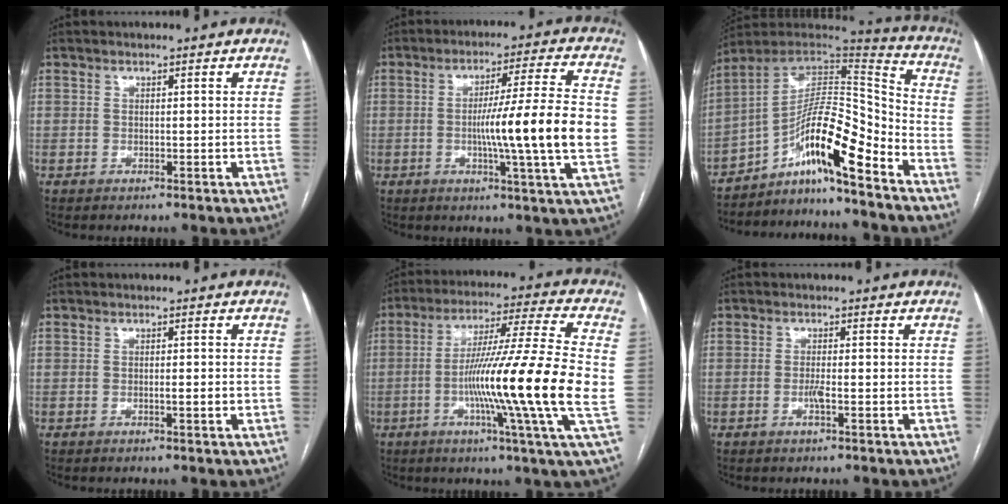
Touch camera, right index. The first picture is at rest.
{"total": 14.6, "force": [-1.4, -1.0, 14.5], "torque": [-0.227, -0.006, -0.030]}
{"total": 14.2, "force": [-8.7, 1.9, 11.1], "torque": [-0.187, 0.032, -0.145]}
{"total": 1.4, "force": [-0.3, 0.1, 1.4], "torque": [-0.023, -0.001, -0.006]}
{"total": 19.9, "force": [-2.9, -2.3, 19.6], "torque": [-0.327, -0.016, -0.069]}
{"total": 1.7, "force": [-0.7, 0.0, 1.6], "torque": [-0.034, -0.004, -0.014]}